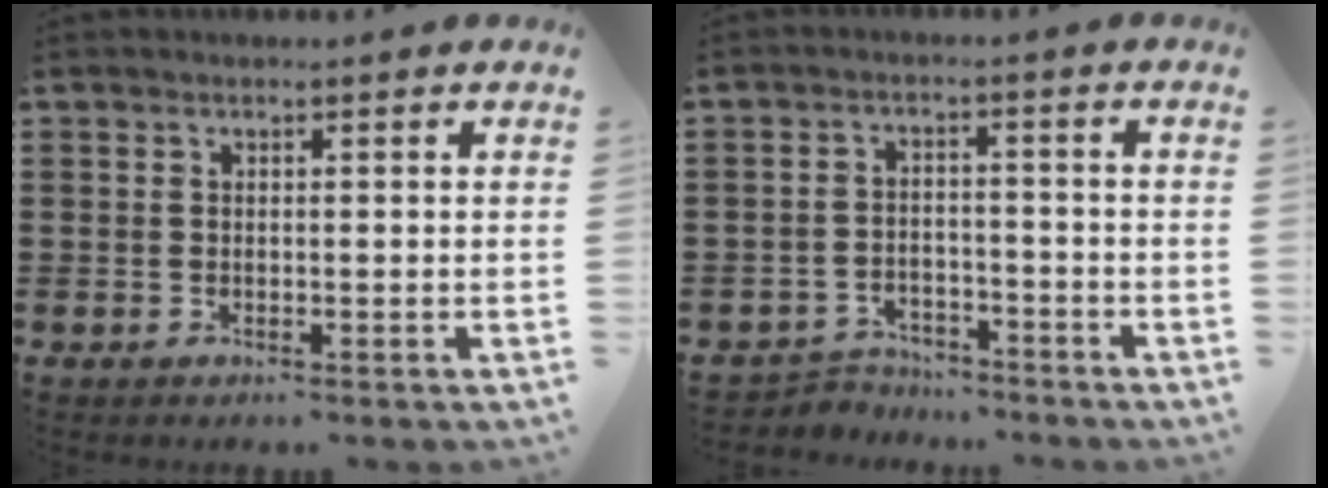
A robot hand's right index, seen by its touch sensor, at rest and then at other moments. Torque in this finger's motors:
{"motor_torque": [-0.73, 1.40, -0.02, -0.02]}